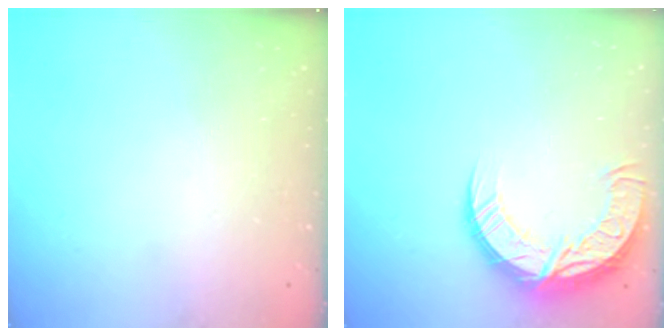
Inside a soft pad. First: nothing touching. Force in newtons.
{"total": 14.6, "press": 14.5, "slide": 0.8}